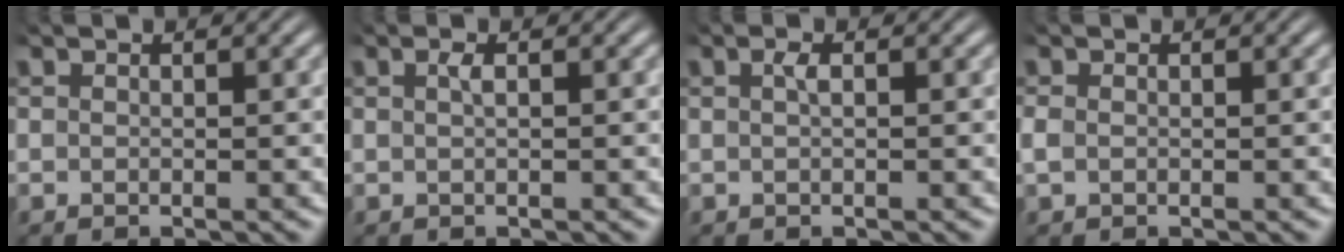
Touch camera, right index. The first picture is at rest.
{"total": 0.8, "force": [0.1, -0.2, 0.7], "torque": [-0.009, 0.001, 0.002]}
{"total": 0.8, "force": [0.0, -0.1, 0.8], "torque": [-0.009, 0.000, 0.001]}
{"total": 0.8, "force": [-0.3, 0.6, 0.5], "torque": [-0.020, -0.008, 0.000]}